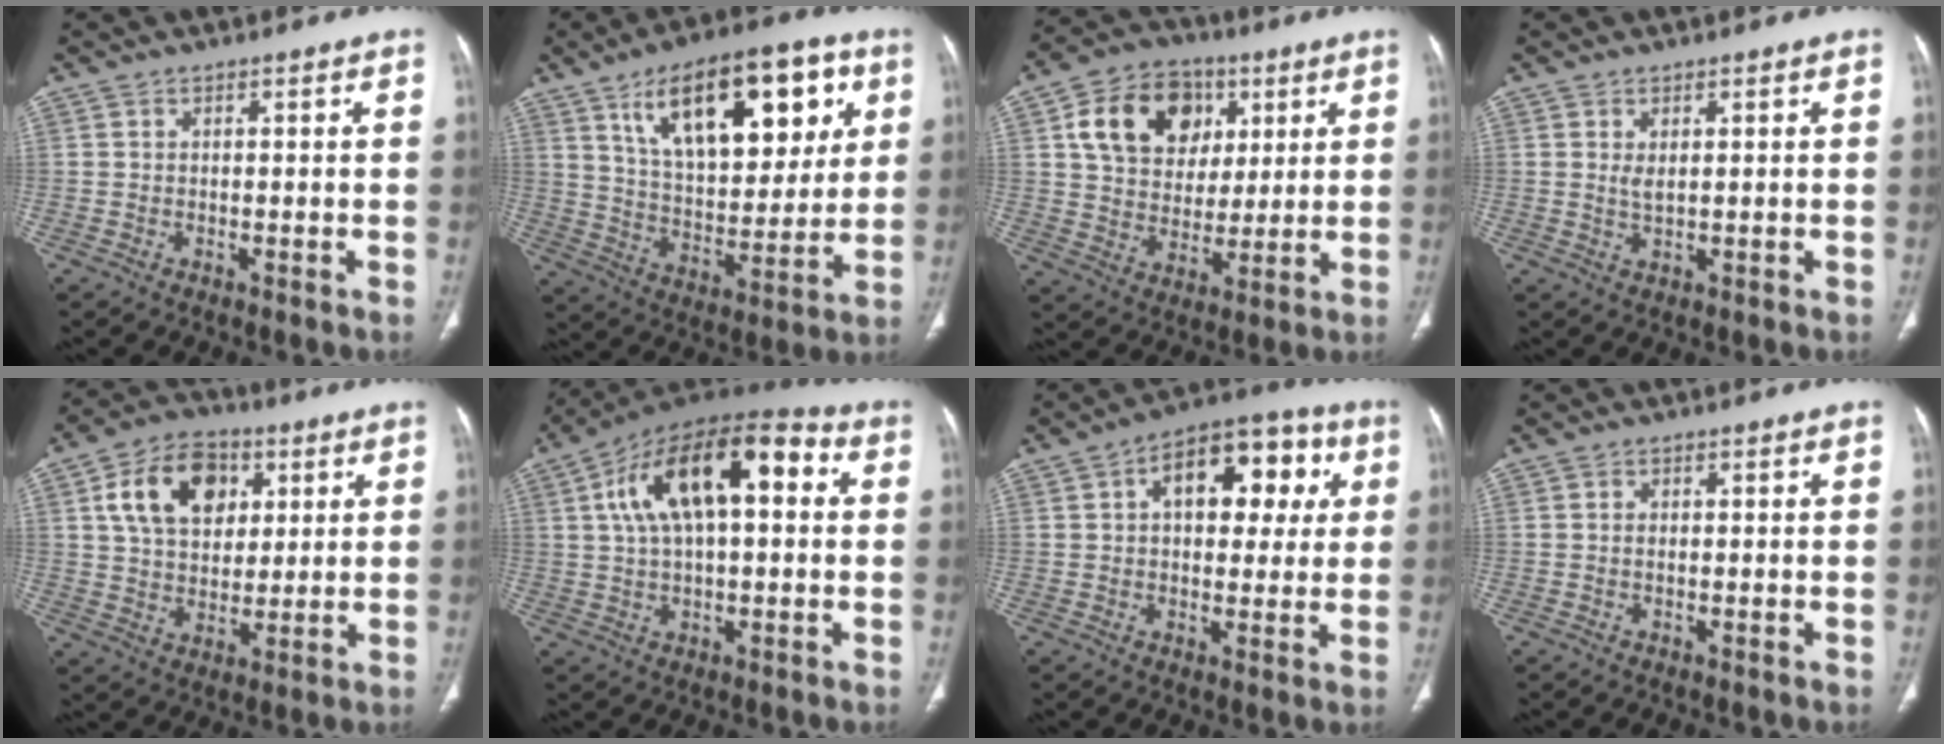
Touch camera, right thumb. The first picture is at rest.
{"total": 23.9, "force": [10.3, 11.1, 18.4], "torque": [-0.239, -0.024, 0.172]}
{"total": 16.3, "force": [5.8, 12.3, 9.0], "torque": [-0.125, -0.003, 0.099]}
{"total": 1.8, "force": [0.5, 0.7, 1.6], "torque": [-0.031, -0.007, 0.016]}
{"total": 14.2, "force": [4.7, 10.0, 9.0], "torque": [-0.124, -0.002, 0.079]}
{"total": 20.3, "force": [4.8, 9.7, 17.2], "torque": [-0.269, 0.031, 0.066]}
{"total": 15.6, "force": [4.3, 8.9, 12.0], "torque": [-0.118, 0.022, 0.057]}
{"total": 0.7, "force": [0.0, 0.5, 0.5], "torque": [-0.011, 0.002, -0.001]}